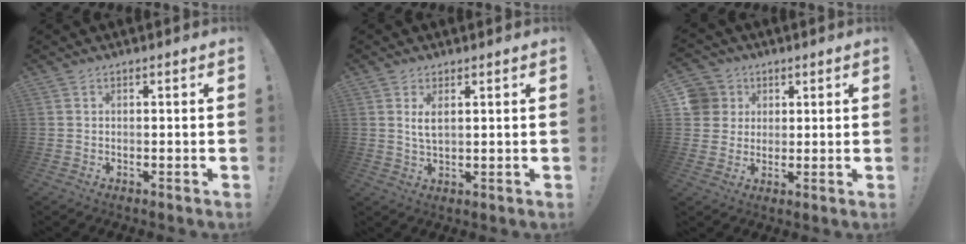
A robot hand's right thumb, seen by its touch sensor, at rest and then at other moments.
{"total": 3.5, "force": [1.1, 1.2, 3.1], "torque": [-0.055, -0.005, 0.018]}
{"total": 7.6, "force": [1.9, 7.2, 1.5], "torque": [-0.031, -0.006, 0.041]}